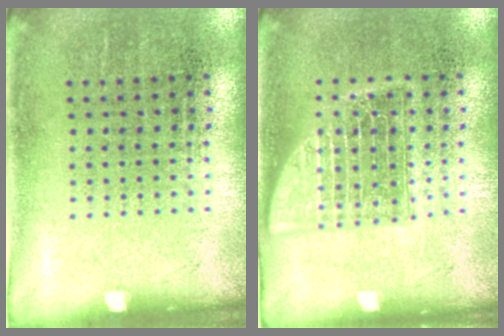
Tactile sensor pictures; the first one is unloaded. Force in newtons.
{"total": 2.1, "press": 2.0, "slide": 0.3}